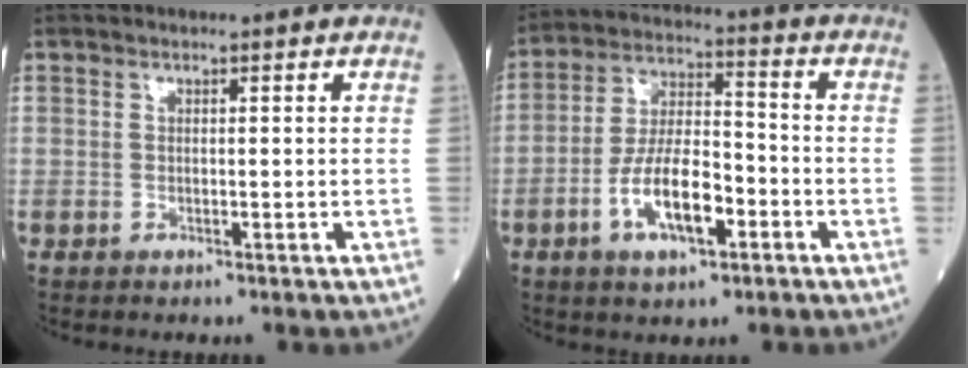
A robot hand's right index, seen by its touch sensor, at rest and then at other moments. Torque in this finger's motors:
{"motor_torque": [1.55, -0.59, 0.81, 0.21]}